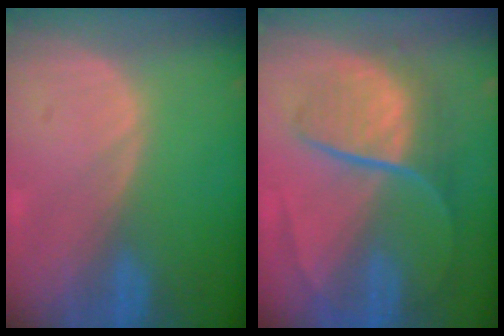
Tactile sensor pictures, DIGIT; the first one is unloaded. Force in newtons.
{"total": 9.2, "press": 7.6, "slide": 5.2}